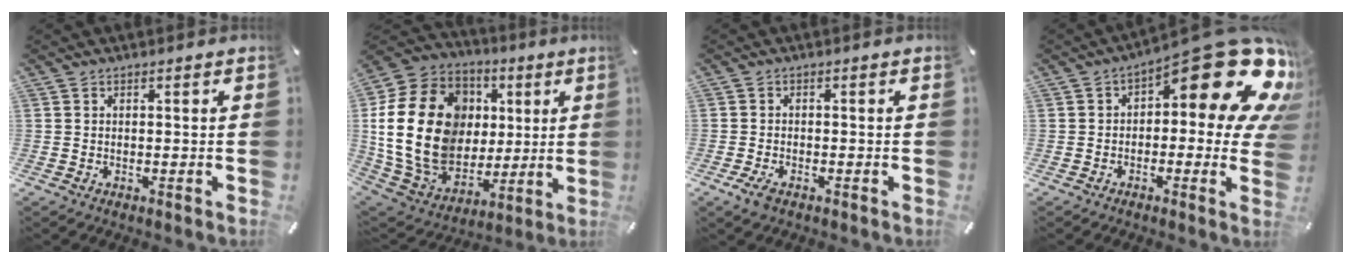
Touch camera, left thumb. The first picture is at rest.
{"total": 26.7, "force": [3.8, 20.6, 16.5], "torque": [-0.341, -0.008, 0.088]}
{"total": 2.9, "force": [-1.8, 1.3, 1.8], "torque": [-0.042, 0.002, -0.036]}
{"total": 19.7, "force": [10.4, 7.3, 15.0], "torque": [-0.184, -0.087, 0.172]}